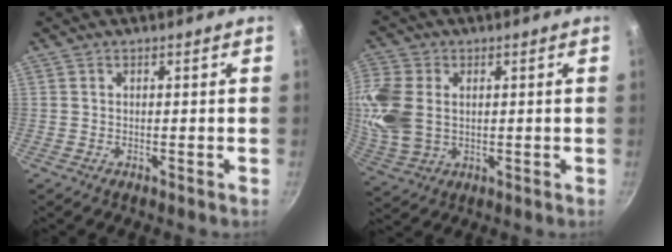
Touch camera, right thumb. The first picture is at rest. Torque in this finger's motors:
{"motor_torque": [-0.60, 0.79, 1.02, 0.73, 0.19]}